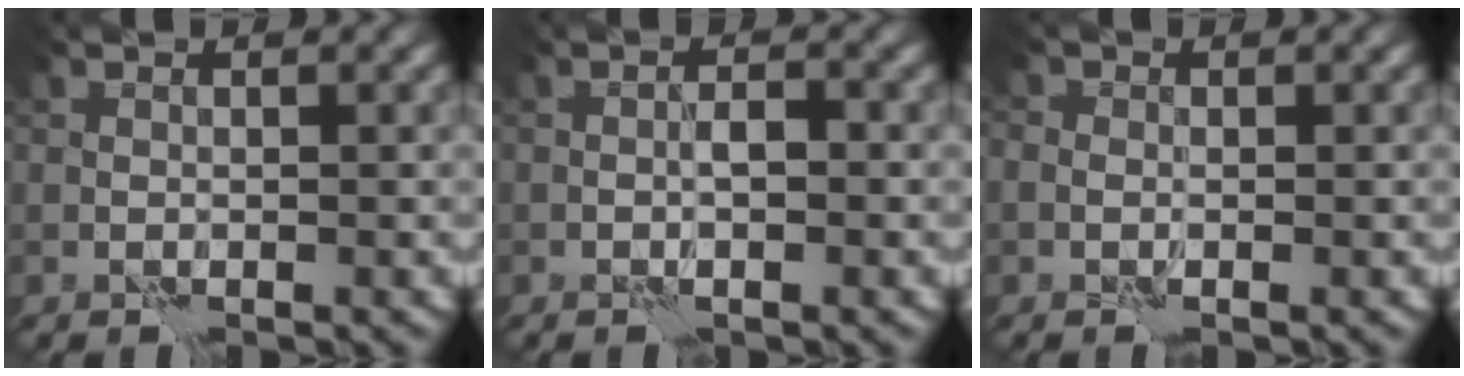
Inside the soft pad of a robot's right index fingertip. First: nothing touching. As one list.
[{"total": 1.0, "force": [-0.1, 0.1, 1.0], "torque": [-0.018, 0.005, -0.004]}, {"total": 0.7, "force": [-0.1, 0.5, 0.4], "torque": [-0.006, 0.001, -0.005]}]